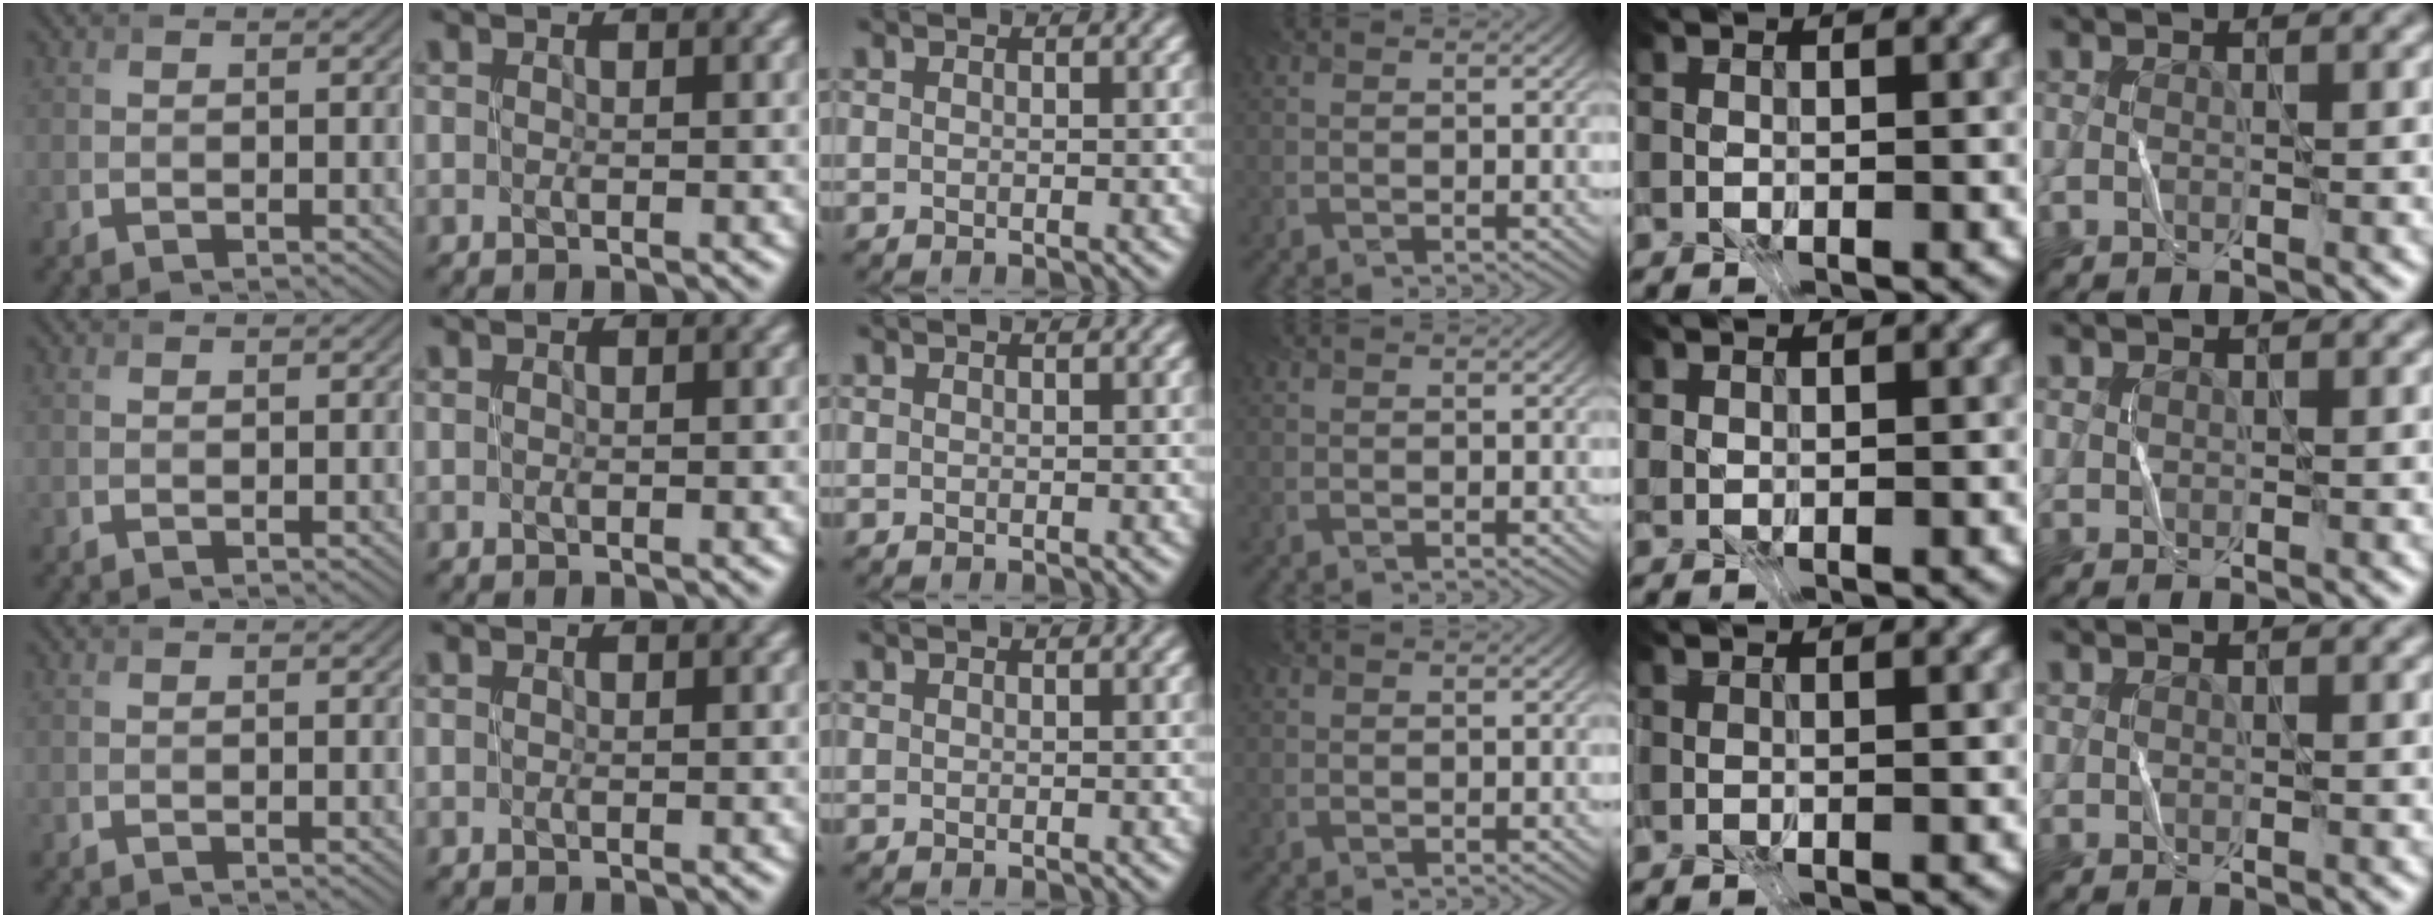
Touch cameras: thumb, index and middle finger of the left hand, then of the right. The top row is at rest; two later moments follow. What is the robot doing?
{"motion": "fold", "object": "receipt paper"}